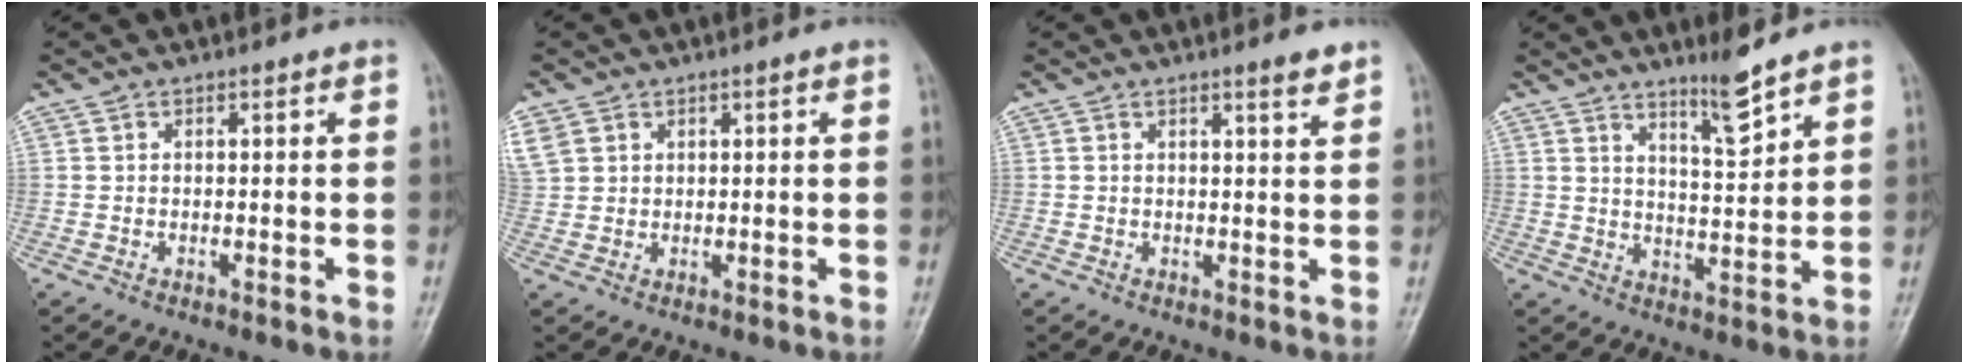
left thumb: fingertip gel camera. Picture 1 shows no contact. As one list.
[{"total": 6.5, "force": [3.1, 4.9, 2.9], "torque": [-0.081, 0.013, 0.074]}, {"total": 2.4, "force": [1.8, 0.0, 1.5], "torque": [-0.018, -0.016, 0.028]}, {"total": 6.4, "force": [5.1, 0.4, 3.8], "torque": [-0.058, -0.052, 0.091]}]